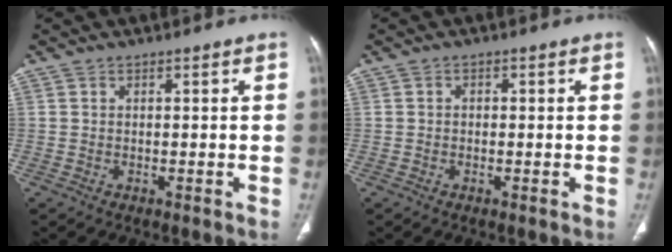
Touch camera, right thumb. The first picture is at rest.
{"total": 0.9, "force": [-0.1, 0.8, 0.4], "torque": [-0.001, 0.003, -0.006]}